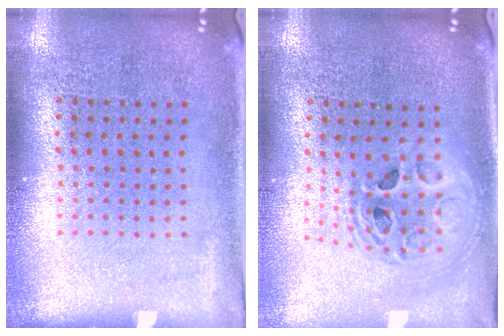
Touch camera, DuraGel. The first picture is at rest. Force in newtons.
{"total": 1.9, "press": 1.6, "slide": 1.1}